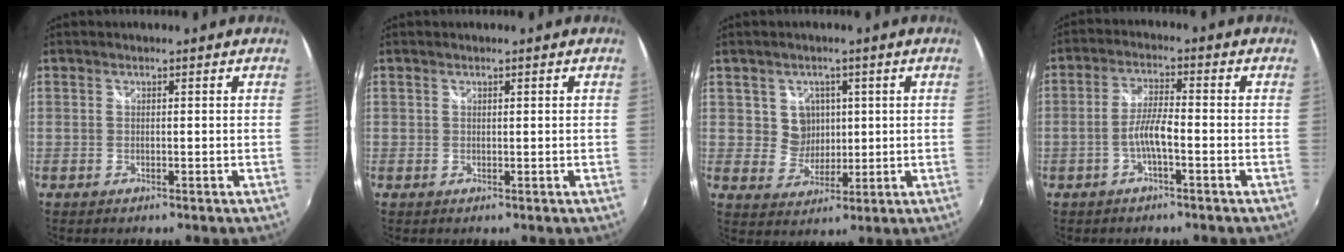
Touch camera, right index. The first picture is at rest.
{"total": 1.9, "force": [0.6, -1.8, -0.4], "torque": [0.014, -0.005, 0.013]}
{"total": 5.3, "force": [1.3, 5.1, 1.0], "torque": [-0.018, 0.008, 0.029]}
{"total": 4.7, "force": [-1.9, 0.6, 4.2], "torque": [-0.088, 0.007, -0.037]}